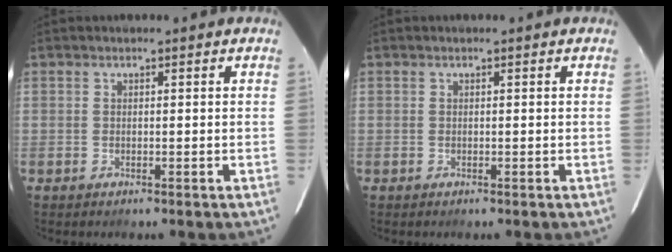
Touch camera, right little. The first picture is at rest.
{"total": 0.0}